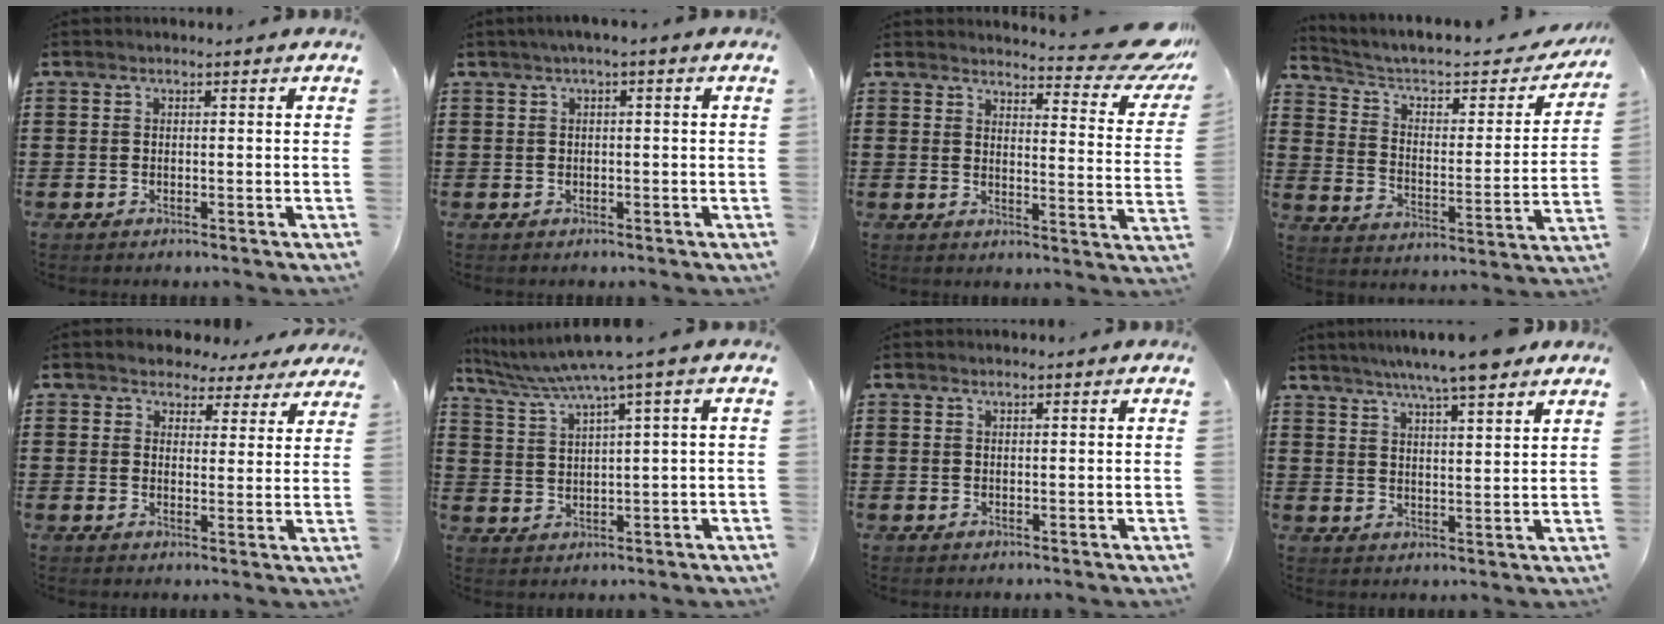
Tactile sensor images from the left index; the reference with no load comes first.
{"total": 1.3, "force": [0.1, 0.0, 1.3], "torque": [-0.019, -0.004, 0.003]}
{"total": 7.3, "force": [6.5, 0.9, 3.3], "torque": [-0.049, -0.048, 0.109]}
{"total": 5.6, "force": [4.2, 2.1, 3.0], "torque": [-0.075, -0.031, 0.061]}
{"total": 3.9, "force": [3.5, 1.5, 0.3], "torque": [-0.018, -0.012, 0.062]}
{"total": 5.2, "force": [3.4, -0.7, 3.9], "torque": [-0.086, -0.018, 0.055]}
{"total": 0.6, "force": [0.5, 0.1, 0.4], "torque": [-0.009, -0.001, 0.009]}
{"total": 7.2, "force": [6.3, 0.0, 3.5], "torque": [-0.085, -0.015, 0.112]}